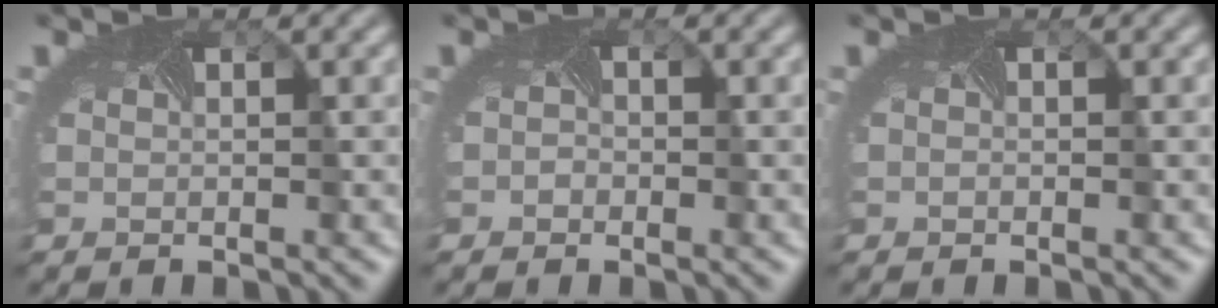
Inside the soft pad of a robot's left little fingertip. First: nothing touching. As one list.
[{"total": 0.8, "force": [-0.2, 0.7, 0.3], "torque": [0.004, -0.001, -0.008]}, {"total": 0.0}]